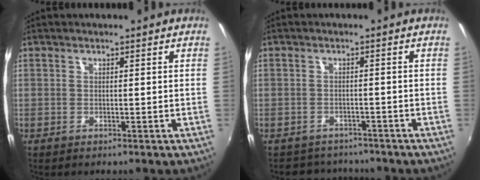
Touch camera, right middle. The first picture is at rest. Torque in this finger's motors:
{"motor_torque": [0.49, -0.58, -0.12, -0.02]}